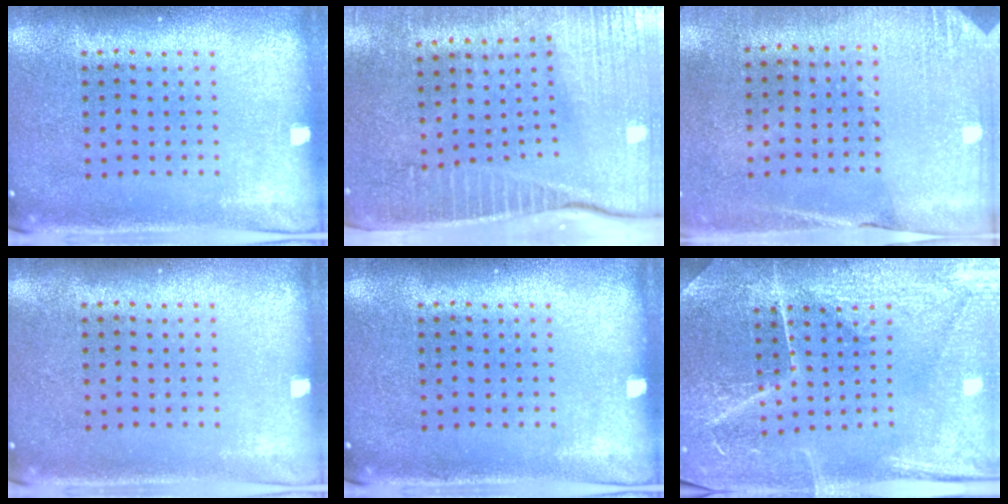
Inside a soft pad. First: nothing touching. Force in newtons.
{"total": 3.9, "press": 3.5, "slide": 1.7}
{"total": 2.7, "press": 2.4, "slide": 1.2}
{"total": 0.0}
{"total": 0.0}
{"total": 4.1, "press": 3.9, "slide": 1.3}